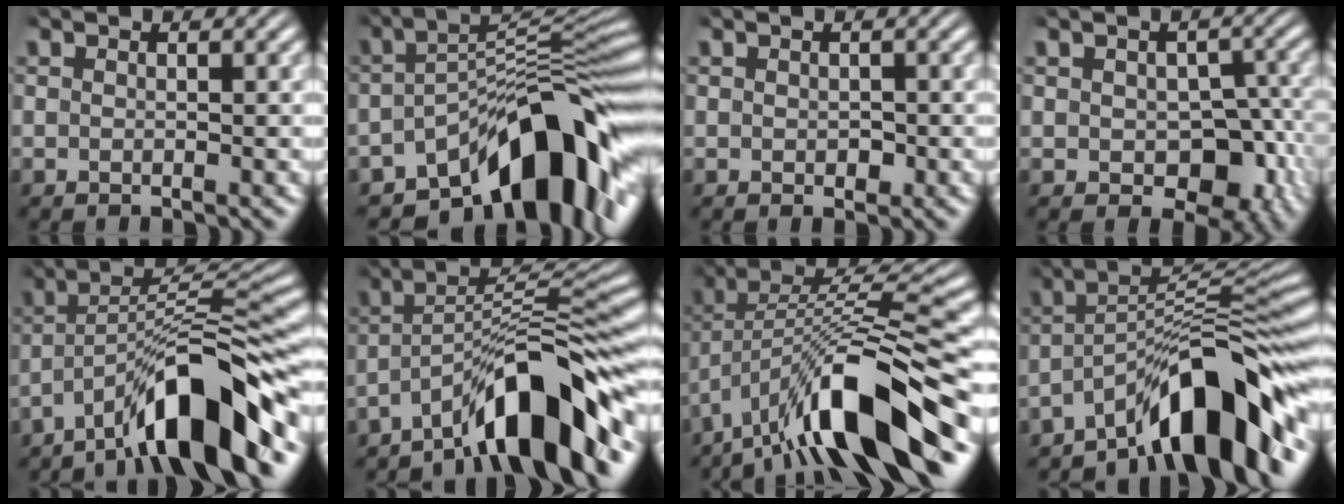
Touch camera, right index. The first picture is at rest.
{"total": 12.1, "force": [-5.4, 4.7, 9.8], "torque": [-0.136, -0.008, -0.073]}
{"total": 0.6, "force": [-0.2, 0.4, 0.4], "torque": [-0.009, -0.009, 0.002]}
{"total": 5.0, "force": [-1.6, 3.5, 3.1], "torque": [-0.046, -0.027, -0.009]}
{"total": 8.8, "force": [-3.5, 1.8, 7.8], "torque": [-0.116, 0.004, -0.051]}
{"total": 9.5, "force": [-4.1, 2.4, 8.2], "torque": [-0.123, 0.000, -0.060]}
{"total": 8.5, "force": [-2.5, 3.0, 7.6], "torque": [-0.133, -0.010, -0.028]}
{"total": 10.8, "force": [-4.8, 3.6, 9.1], "torque": [-0.137, -0.009, -0.064]}